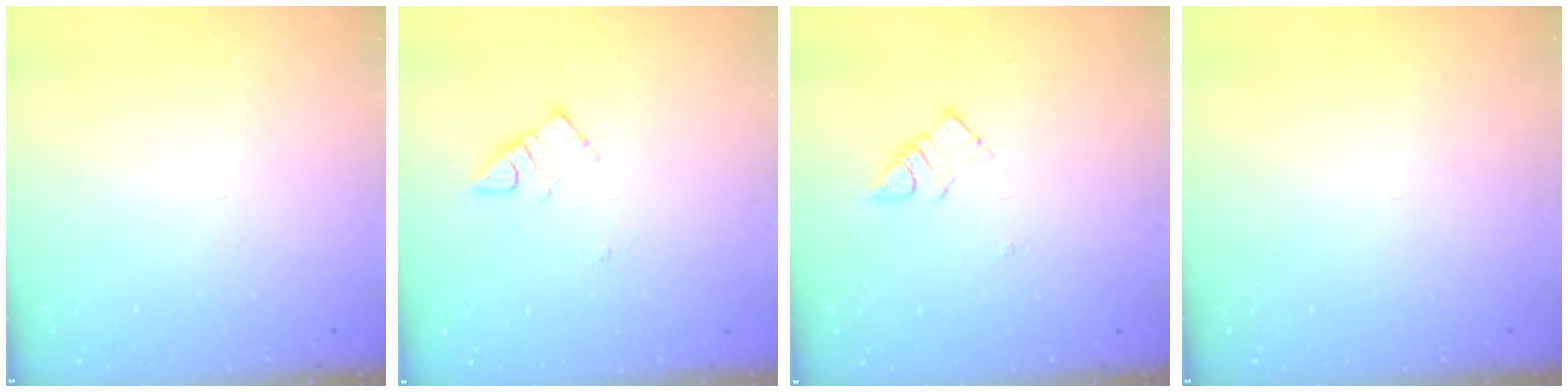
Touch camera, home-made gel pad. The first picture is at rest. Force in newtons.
{"total": 2.8, "press": 2.7, "slide": 0.3}
{"total": 5.0, "press": 5.0, "slide": 0.2}
{"total": 0.0}